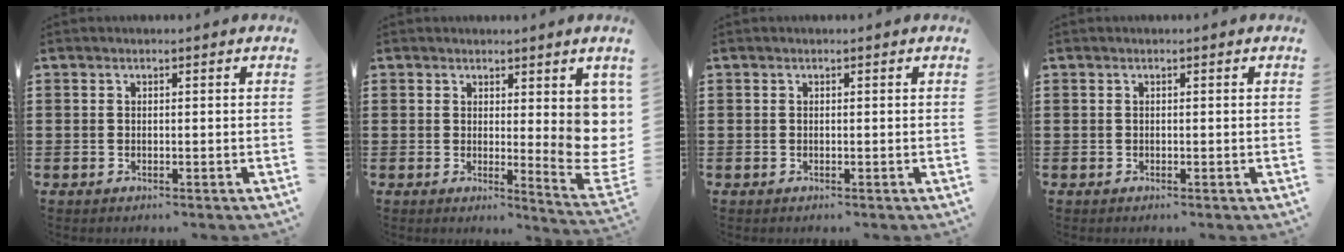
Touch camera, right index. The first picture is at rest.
{"total": 5.9, "force": [2.8, 2.5, 4.6], "torque": [-0.053, -0.031, 0.050]}
{"total": 0.0}
{"total": 0.0}